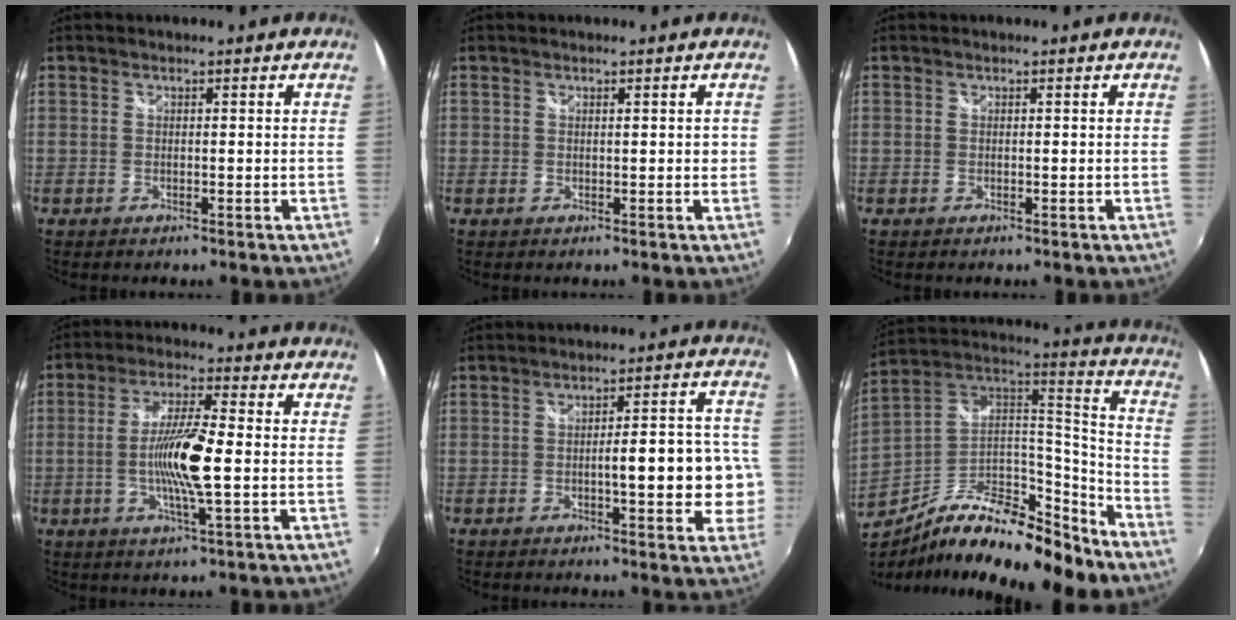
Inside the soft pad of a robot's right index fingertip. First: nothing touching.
{"total": 1.4, "force": [0.6, -1.3, 0.0], "torque": [0.011, -0.005, 0.013]}
{"total": 0.0}
{"total": 10.2, "force": [-1.6, 0.7, 10.0], "torque": [-0.193, -0.003, -0.033]}
{"total": 10.9, "force": [-2.5, 2.5, 10.3], "torque": [-0.141, 0.010, -0.026]}
{"total": 22.8, "force": [-16.2, 7.1, 14.4], "torque": [-0.242, -0.006, -0.268]}